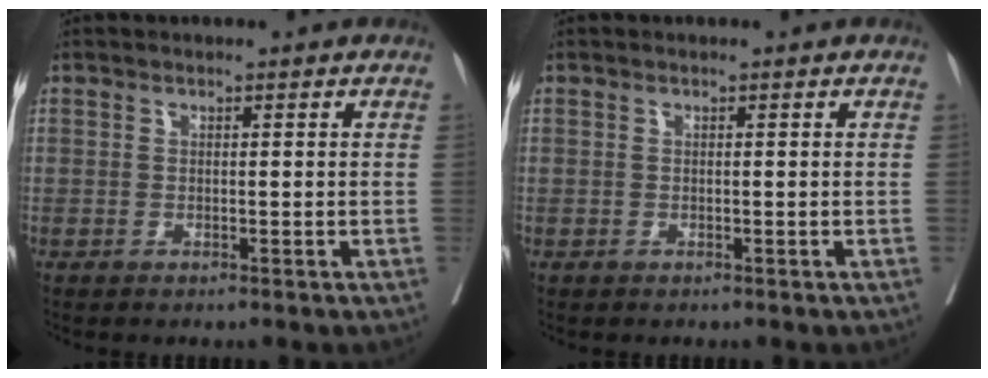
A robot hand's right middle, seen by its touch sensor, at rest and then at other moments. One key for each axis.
{"total": 0.0}